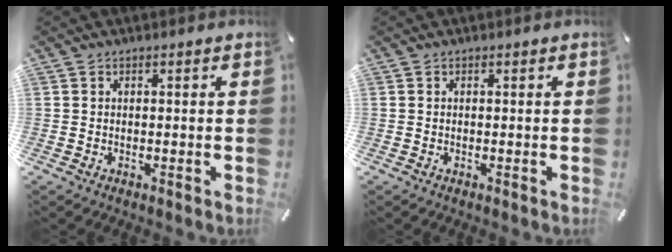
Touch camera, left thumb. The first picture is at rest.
{"total": 0.0}